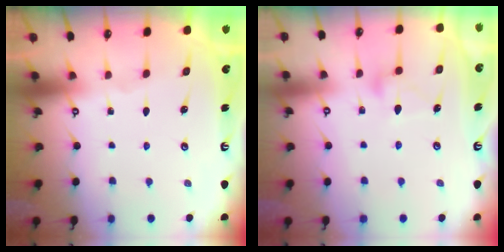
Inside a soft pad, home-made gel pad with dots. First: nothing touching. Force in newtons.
{"total": 11.0, "press": 11.0, "slide": 0.4}